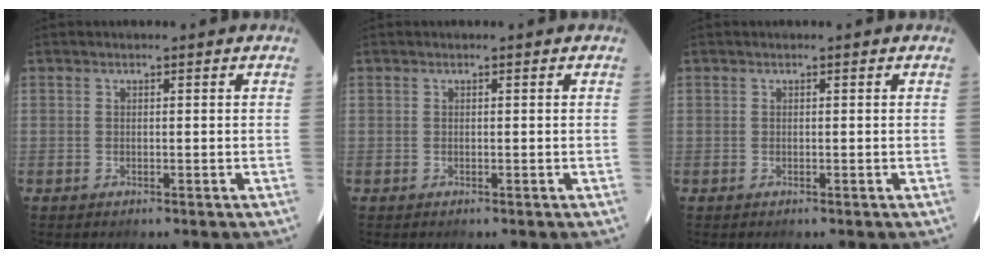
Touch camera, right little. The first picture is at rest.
{"total": 0.0}
{"total": 0.0}